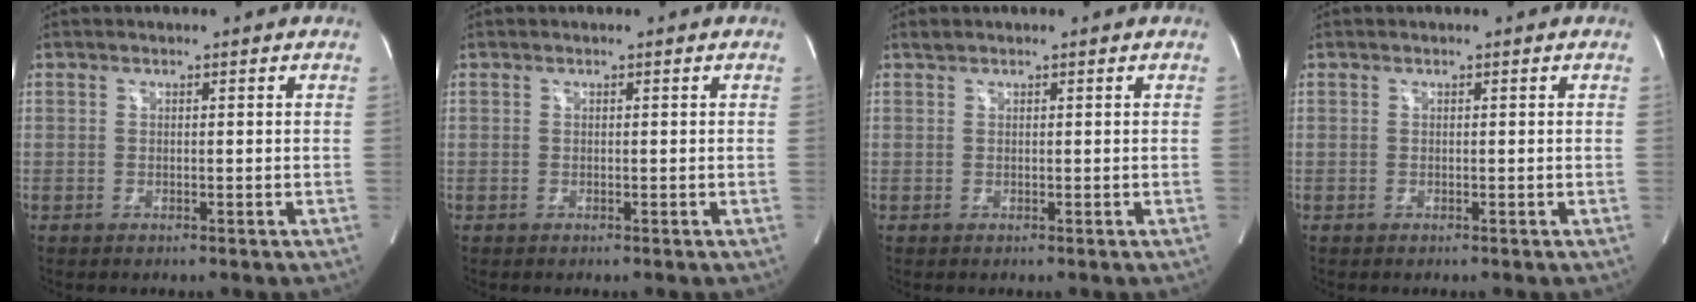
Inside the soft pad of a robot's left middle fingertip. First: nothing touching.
{"total": 0.0}
{"total": 0.5, "force": [0.5, 0.1, 0.1], "torque": [-0.011, 0.006, 0.013]}
{"total": 0.0}